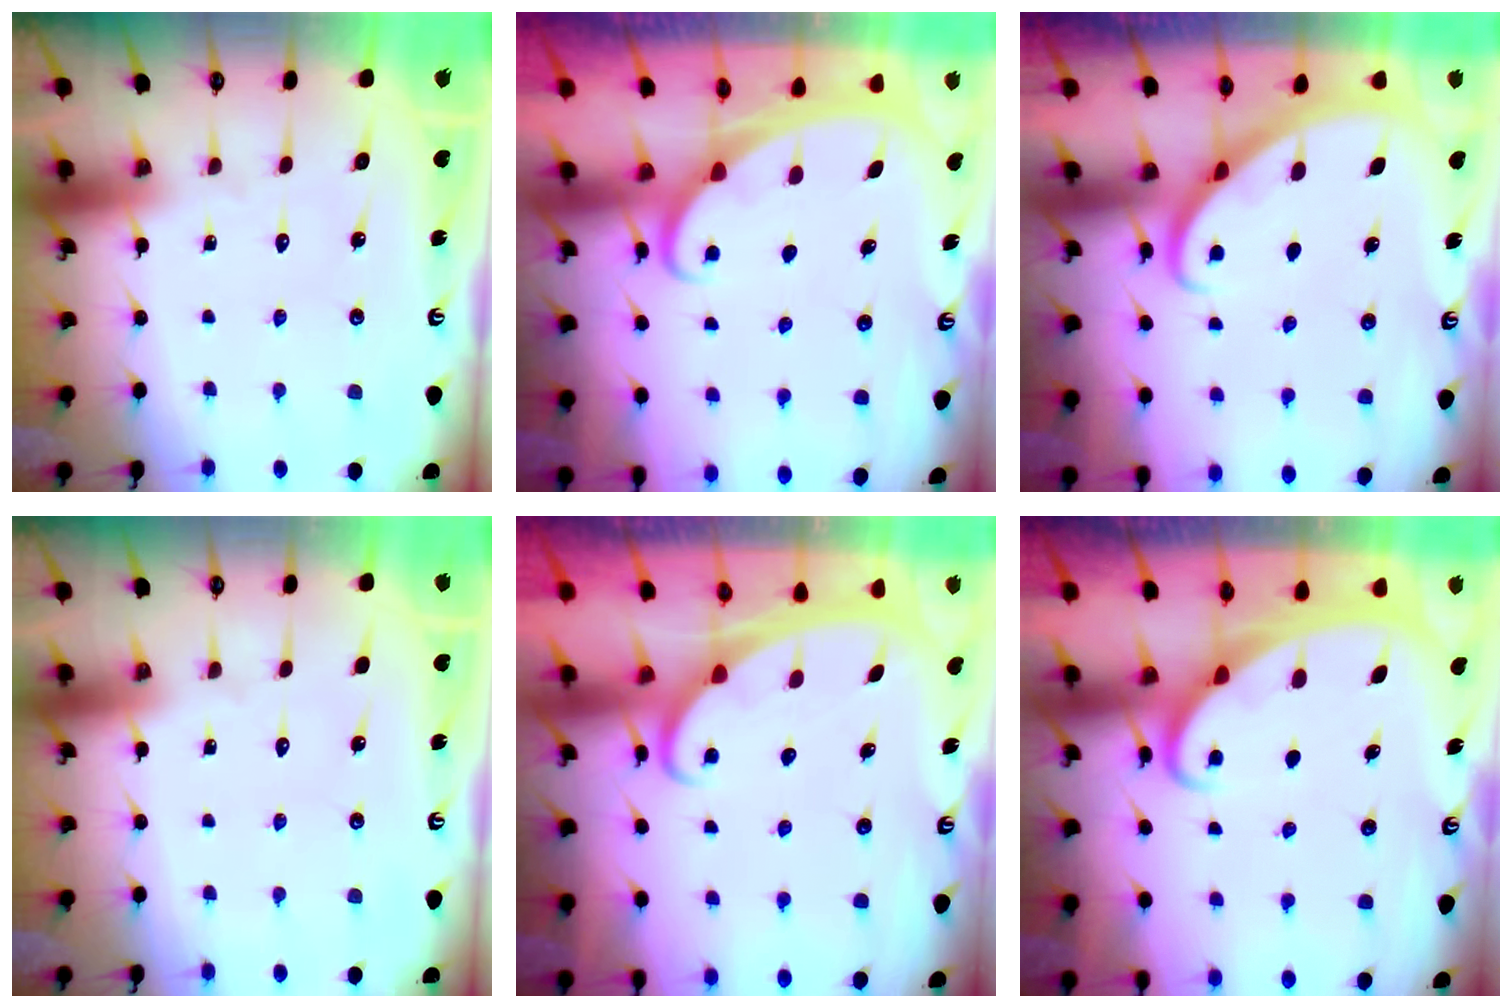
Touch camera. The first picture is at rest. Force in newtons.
{"total": 1.9, "press": 1.9, "slide": 0.1}
{"total": 2.9, "press": 2.9, "slide": 0.2}
{"total": 0.0}
{"total": 2.3, "press": 2.2, "slide": 0.3}
{"total": 2.6, "press": 2.6, "slide": 0.4}